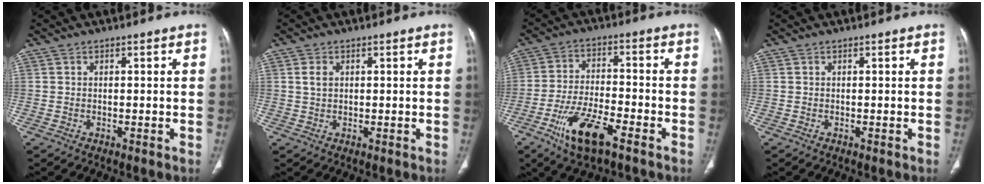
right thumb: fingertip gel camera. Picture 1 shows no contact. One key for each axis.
{"total": 2.1, "fx": 0.6, "fy": 1.4, "fz": 1.4, "tx": -0.025, "ty": 0.001, "tz": 0.014}
{"total": 11.8, "fx": -6.6, "fy": 3.9, "fz": 9.0, "tx": -0.179, "ty": 0.021, "tz": -0.117}
{"total": 0.0}